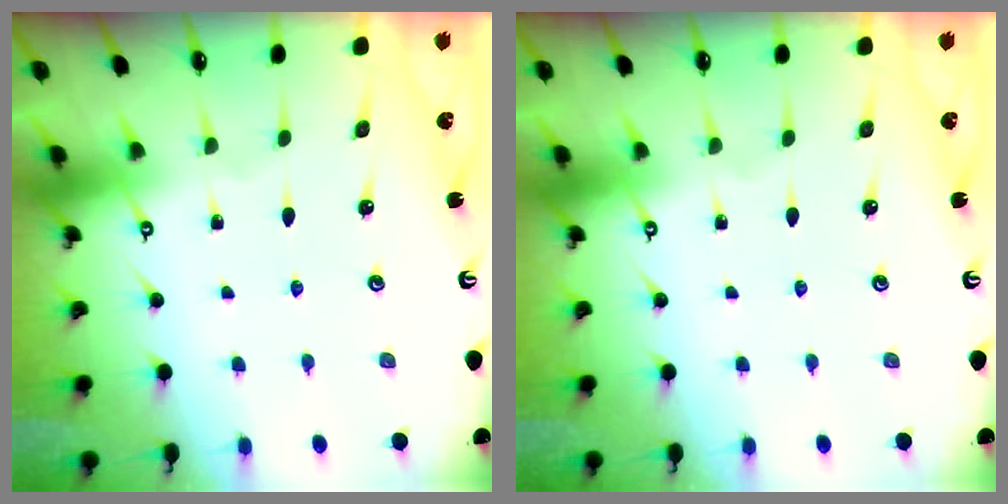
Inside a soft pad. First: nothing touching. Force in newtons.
{"total": 0.0}